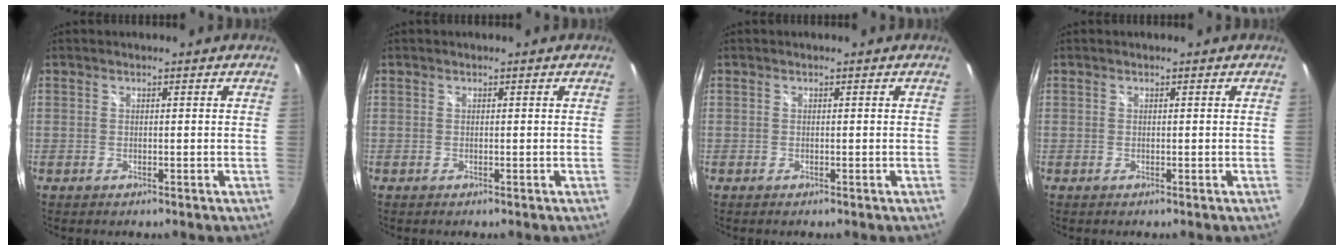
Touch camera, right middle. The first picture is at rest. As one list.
[{"total": 0.0}, {"total": 0.0}, {"total": 0.0}]